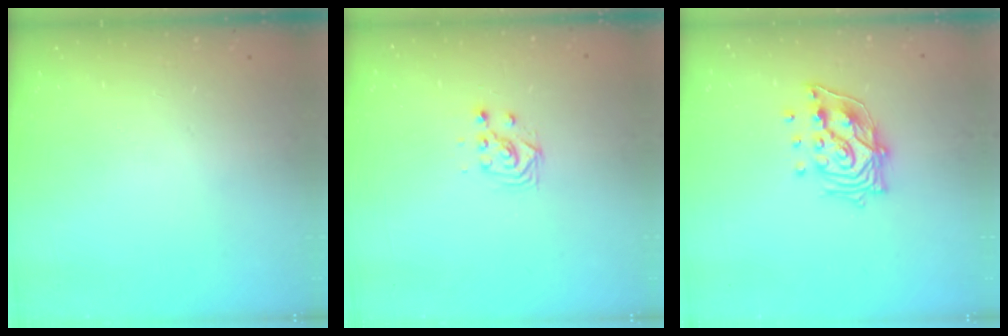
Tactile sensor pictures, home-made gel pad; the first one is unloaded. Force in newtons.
{"total": 3.6, "press": 3.6, "slide": 0.1}
{"total": 13.2, "press": 13.2, "slide": 1.3}